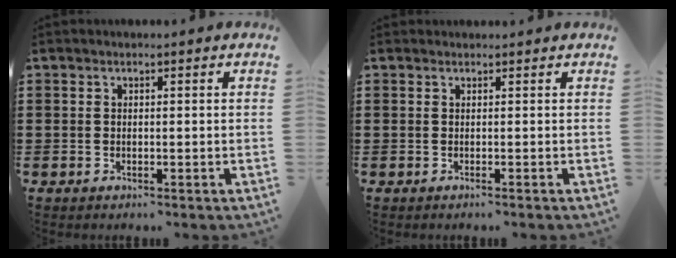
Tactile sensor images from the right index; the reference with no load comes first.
{"total": 0.0}